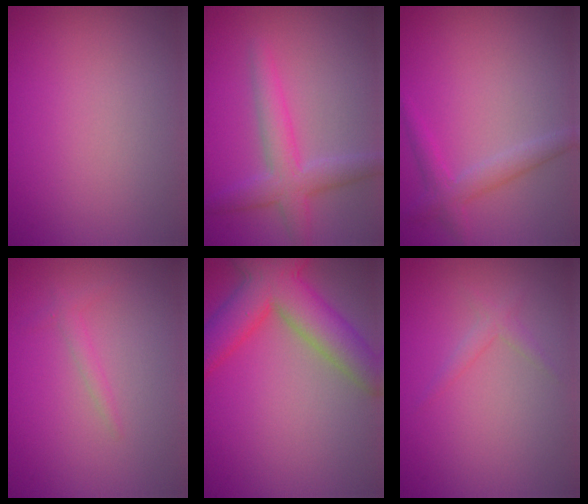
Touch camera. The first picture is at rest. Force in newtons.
{"total": 3.9, "press": 3.9, "slide": 0.3}
{"total": 2.3, "press": 2.3, "slide": 0.1}
{"total": 1.0, "press": 1.0, "slide": 0.1}
{"total": 8.3, "press": 8.3, "slide": 0.4}
{"total": 1.1, "press": 1.1, "slide": 0.1}